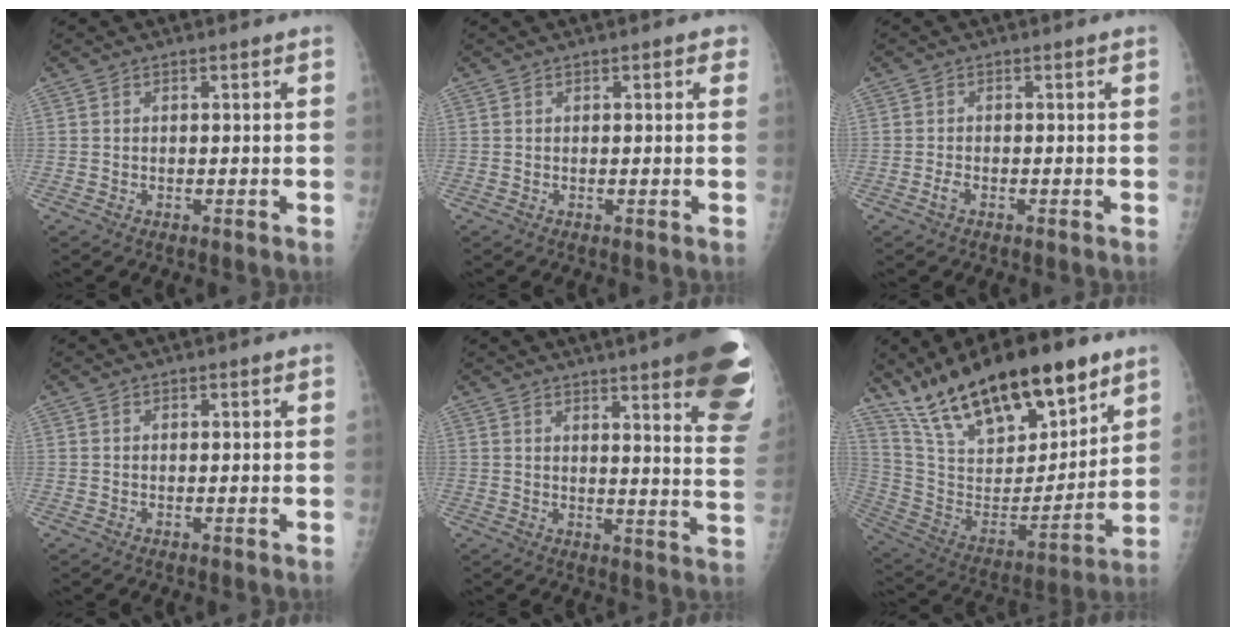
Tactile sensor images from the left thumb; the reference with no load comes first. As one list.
[{"total": 2.2, "force": [1.0, 1.1, 1.6], "torque": [-0.010, 0.001, 0.009]}, {"total": 1.2, "force": [-0.6, 0.6, 0.9], "torque": [-0.019, 0.000, -0.014]}, {"total": 0.6, "force": [0.4, 0.2, 0.4], "torque": [-0.003, -0.001, 0.004]}, {"total": 26.1, "force": [17.4, 3.1, 19.2], "torque": [-0.191, -0.098, 0.215]}, {"total": 28.5, "force": [19.3, 11.2, 17.8], "torque": [-0.273, -0.053, 0.334]}]